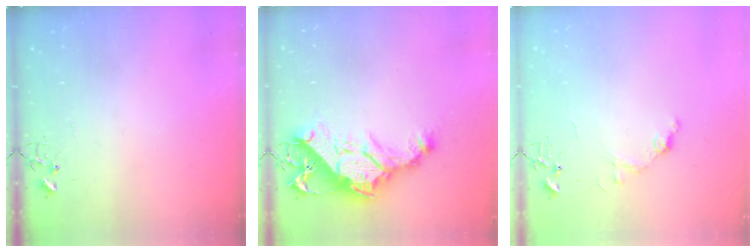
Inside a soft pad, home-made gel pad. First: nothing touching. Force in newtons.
{"total": 15.6, "press": 15.4, "slide": 2.1}
{"total": 7.9, "press": 7.9, "slide": 0.7}